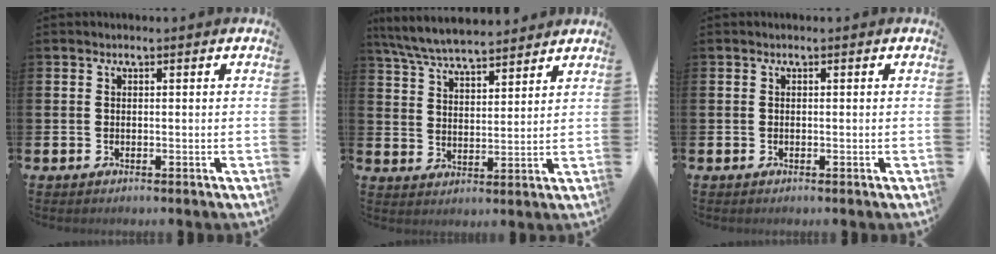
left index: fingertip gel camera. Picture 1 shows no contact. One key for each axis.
{"total": 6.9, "fx": 6.7, "fy": 1.0, "fz": 1.7, "tx": -0.063, "ty": -0.029, "tz": 0.122}
{"total": 0.0}